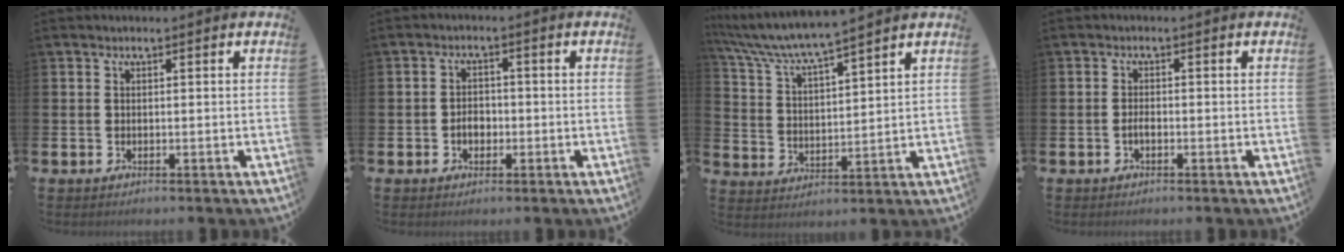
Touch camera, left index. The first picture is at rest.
{"total": 2.5, "force": [-0.8, 1.9, 1.5], "torque": [-0.021, 0.002, -0.019]}
{"total": 6.3, "force": [6.0, 0.0, 2.0], "torque": [-0.069, -0.036, 0.103]}
{"total": 1.2, "force": [-0.6, 0.5, 1.0], "torque": [-0.019, 0.001, -0.012]}